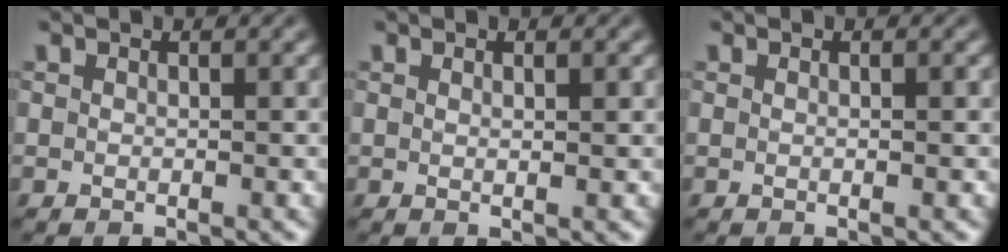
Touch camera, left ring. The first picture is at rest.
{"total": 1.2, "force": [0.4, 0.3, 1.1], "torque": [-0.014, 0.001, 0.003]}
{"total": 1.0, "force": [0.1, 0.3, 0.9], "torque": [-0.011, -0.001, -0.003]}